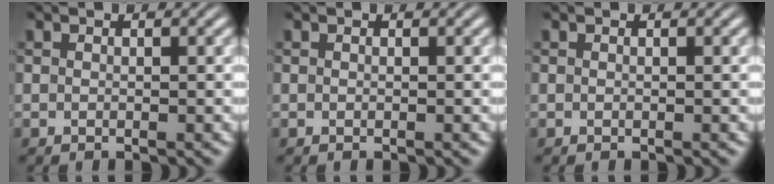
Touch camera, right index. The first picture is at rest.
{"total": 0.0}
{"total": 0.0}